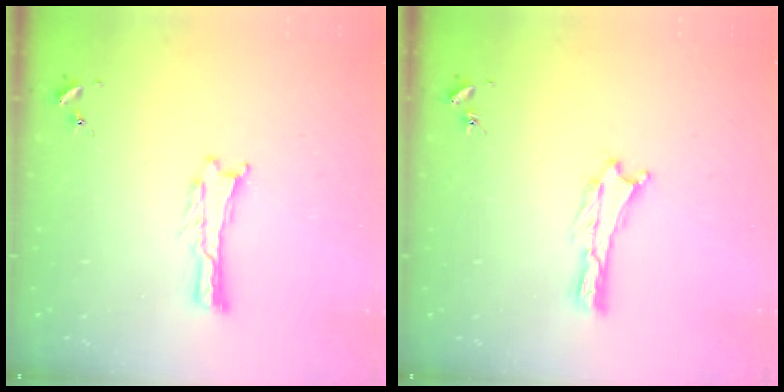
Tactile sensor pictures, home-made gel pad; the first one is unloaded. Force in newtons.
{"total": 0.0}